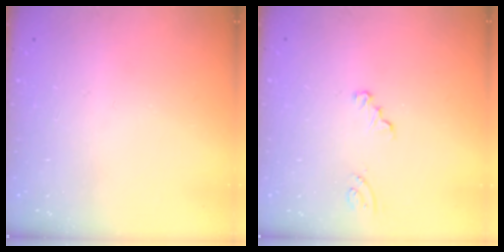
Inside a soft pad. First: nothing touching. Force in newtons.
{"total": 2.1, "press": 2.1, "slide": 0.2}